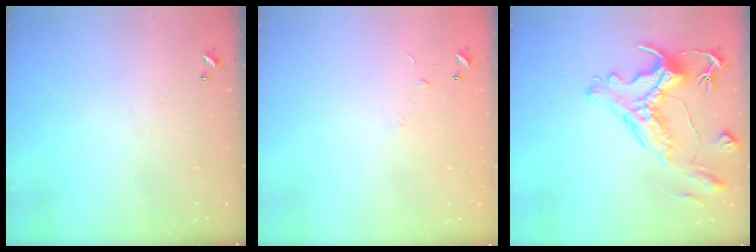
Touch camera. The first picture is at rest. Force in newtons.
{"total": 6.5, "press": 6.5, "slide": 0.6}
{"total": 3.1, "press": 2.8, "slide": 1.4}